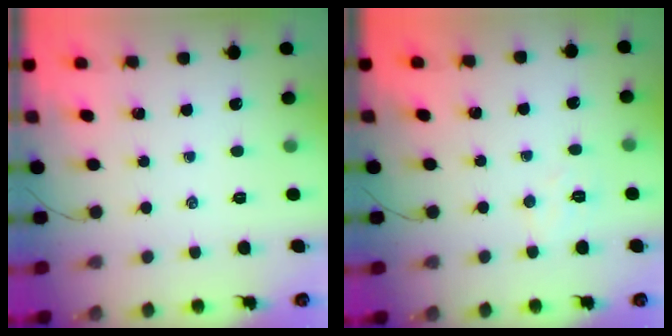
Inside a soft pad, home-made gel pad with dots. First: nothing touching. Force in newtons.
{"total": 5.1, "press": 5.0, "slide": 1.0}